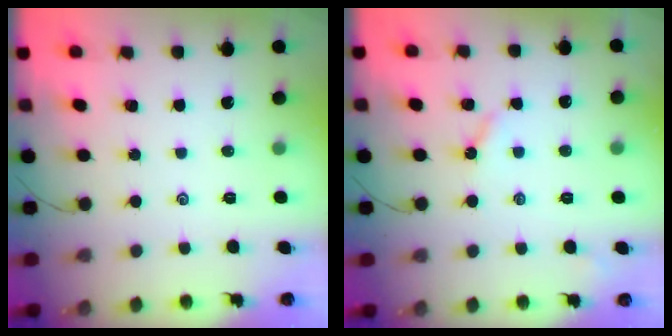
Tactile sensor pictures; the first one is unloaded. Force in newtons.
{"total": 3.9, "press": 3.8, "slide": 0.6}